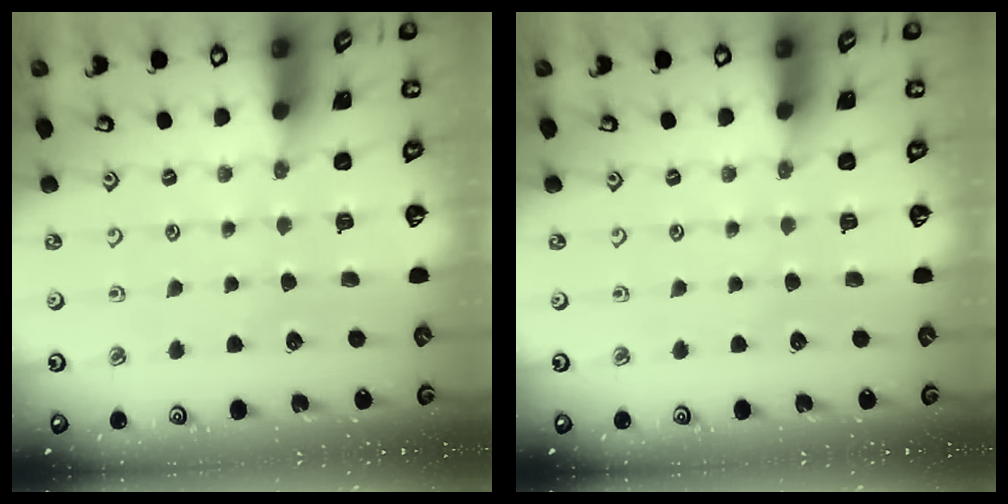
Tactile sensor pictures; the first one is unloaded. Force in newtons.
{"total": 0.0}